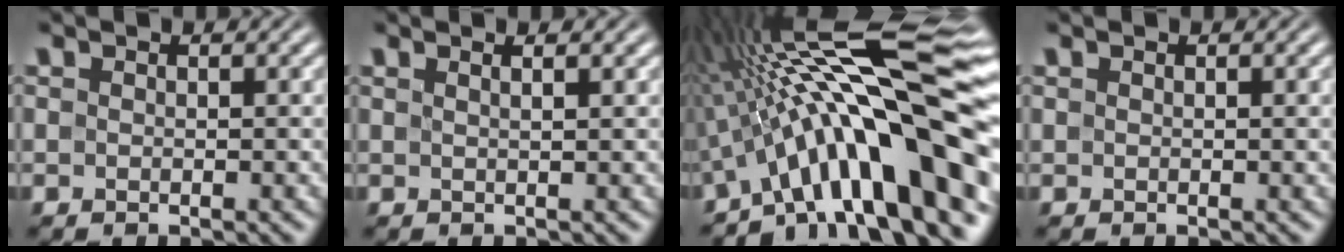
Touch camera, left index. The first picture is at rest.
{"total": 1.8, "force": [1.0, 0.5, 1.4], "torque": [-0.005, 0.003, -0.005]}
{"total": 16.8, "force": [-2.6, 4.5, 16.0], "torque": [-0.218, 0.038, -0.050]}
{"total": 0.8, "force": [0.4, 0.2, 0.7], "torque": [-0.012, 0.001, 0.009]}